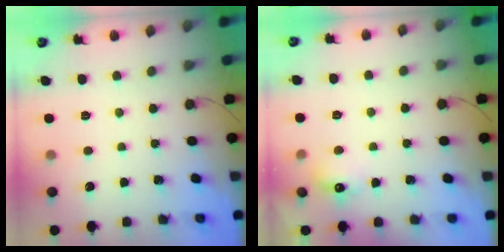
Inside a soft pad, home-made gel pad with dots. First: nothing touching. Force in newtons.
{"total": 5.3, "press": 5.1, "slide": 1.5}